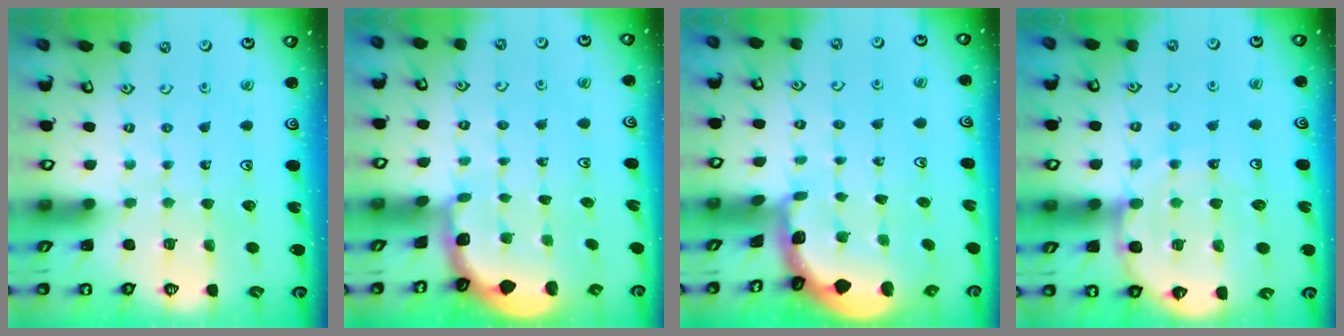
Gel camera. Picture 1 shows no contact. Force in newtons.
{"total": 1.7, "press": 1.7, "slide": 0.4}
{"total": 2.3, "press": 2.3, "slide": 0.3}
{"total": 12.7, "press": 12.3, "slide": 3.3}